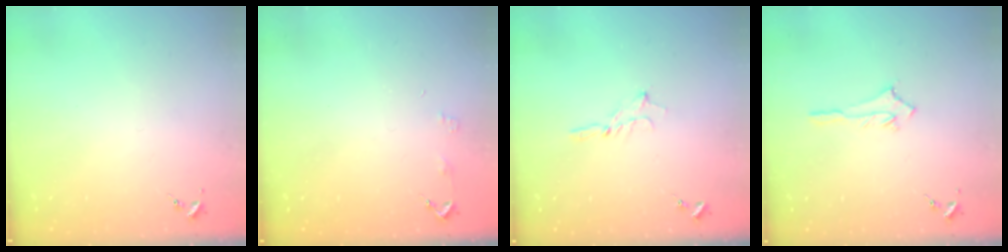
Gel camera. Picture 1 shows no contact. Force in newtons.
{"total": 2.9, "press": 2.9, "slide": 0.2}
{"total": 3.5, "press": 3.5, "slide": 0.4}
{"total": 2.8, "press": 2.7, "slide": 0.4}